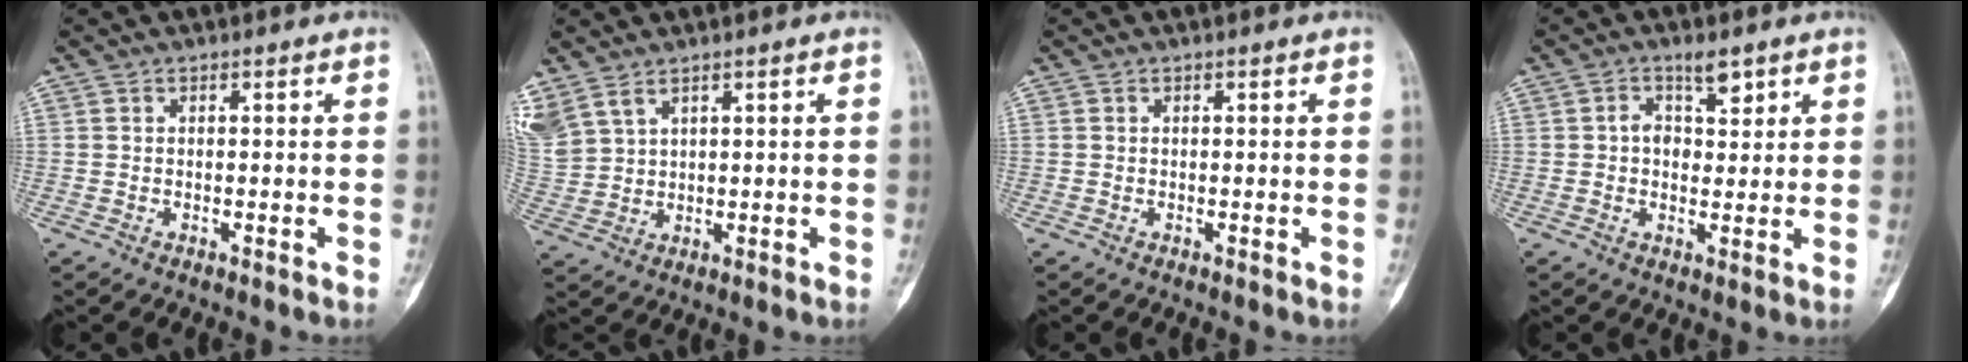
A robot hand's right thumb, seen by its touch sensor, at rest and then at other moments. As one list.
[{"total": 8.1, "force": [5.3, 4.3, 4.3], "torque": [-0.108, -0.009, 0.128]}, {"total": 0.0}, {"total": 4.9, "force": [2.1, 2.8, 3.5], "torque": [-0.036, -0.003, 0.033]}]